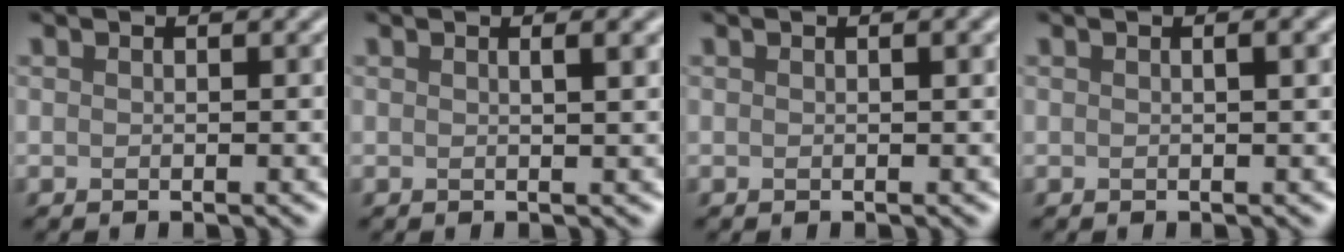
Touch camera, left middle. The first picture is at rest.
{"total": 2.0, "force": [0.7, 0.6, 1.7], "torque": [-0.017, 0.002, 0.002]}
{"total": 0.9, "force": [0.3, 0.2, 0.9], "torque": [-0.009, 0.002, 0.003]}
{"total": 1.7, "force": [0.5, 0.5, 1.5], "torque": [-0.019, 0.002, 0.000]}